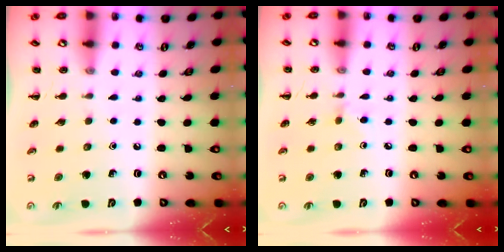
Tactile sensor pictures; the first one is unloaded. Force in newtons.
{"total": 2.6, "press": 2.4, "slide": 1.1}